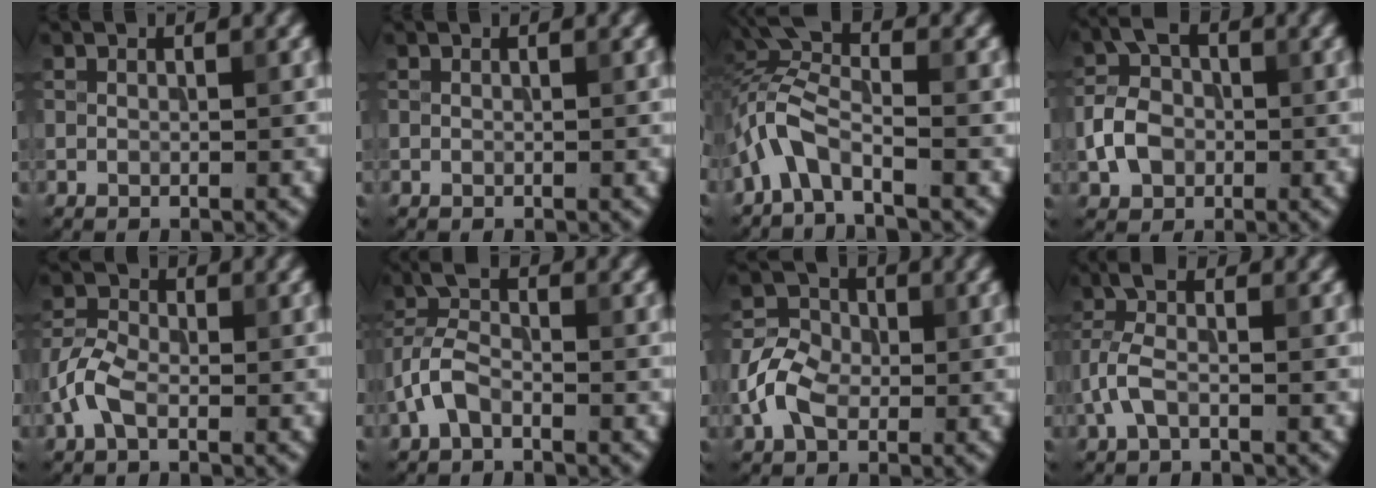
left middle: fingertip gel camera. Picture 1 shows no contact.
{"total": 0.0}
{"total": 4.7, "force": [-2.0, 1.5, 3.9], "torque": [-0.081, 0.014, -0.054]}
{"total": 4.2, "force": [-1.0, 3.2, 2.4], "torque": [-0.049, 0.007, -0.026]}
{"total": 3.4, "force": [-1.4, 2.0, 2.4], "torque": [-0.057, 0.007, -0.040]}
{"total": 3.3, "force": [-1.7, 1.5, 2.4], "torque": [-0.054, 0.010, -0.045]}
{"total": 4.5, "force": [-1.3, 3.3, 2.9], "torque": [-0.060, 0.008, -0.031]}
{"total": 2.9, "force": [-0.9, 1.1, 2.5], "torque": [-0.064, 0.008, -0.030]}